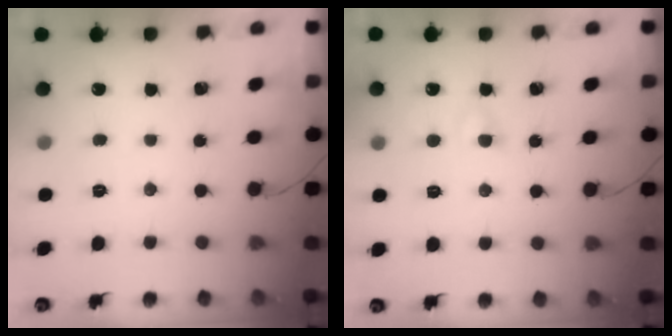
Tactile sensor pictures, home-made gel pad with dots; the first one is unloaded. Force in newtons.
{"total": 1.0, "press": 0.8, "slide": 0.6}